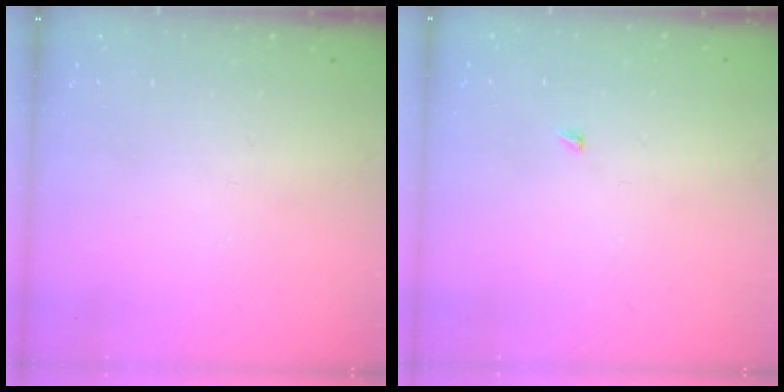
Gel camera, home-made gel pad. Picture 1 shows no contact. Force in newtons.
{"total": 1.9, "press": 1.9, "slide": 0.3}